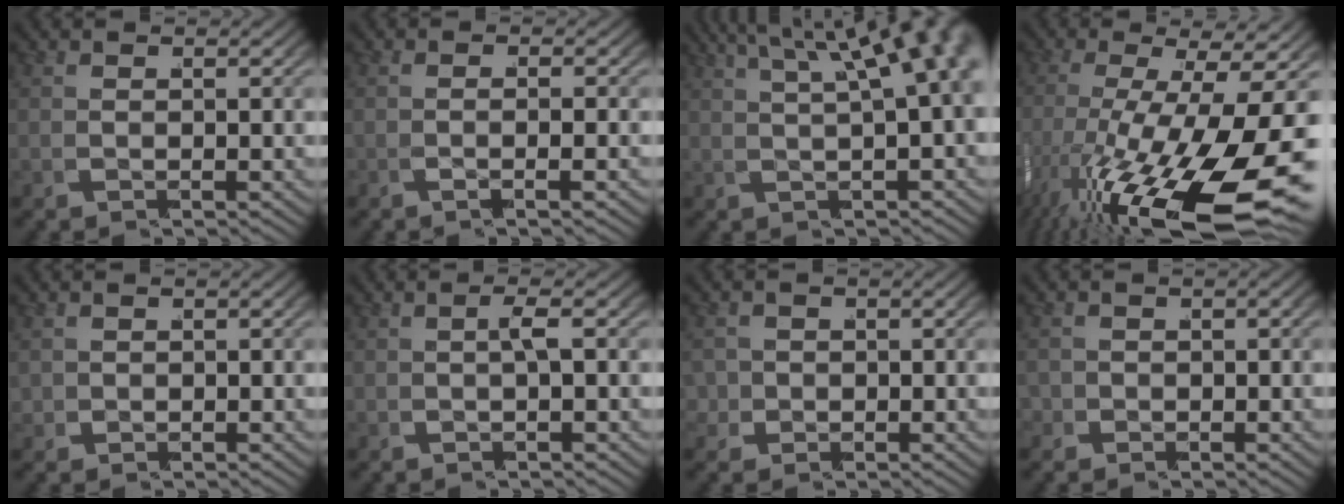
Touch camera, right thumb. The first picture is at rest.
{"total": 1.8, "force": [-1.0, 0.4, 1.4], "torque": [-0.031, 0.000, -0.023]}
{"total": 7.6, "force": [3.0, 3.5, 6.0], "torque": [-0.056, 0.023, 0.035]}
{"total": 17.0, "force": [-5.5, 8.7, 13.5], "torque": [-0.267, -0.058, -0.052]}
{"total": 0.8, "force": [-0.2, 0.7, 0.2], "torque": [-0.002, -0.001, 0.001]}
{"total": 1.5, "force": [-0.3, 0.3, 1.4], "torque": [-0.025, 0.010, -0.007]}
{"total": 2.5, "force": [-1.1, 2.2, 0.7], "torque": [-0.029, -0.016, -0.011]}
{"total": 1.9, "force": [-0.9, 1.5, 0.6], "torque": [-0.010, -0.003, -0.016]}